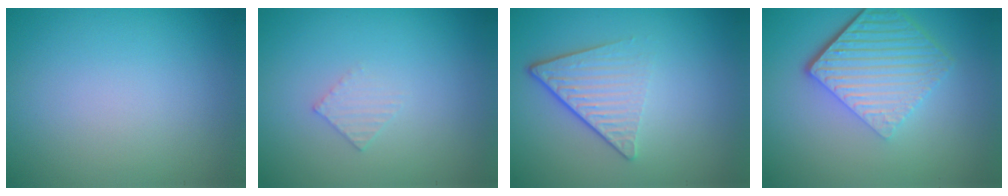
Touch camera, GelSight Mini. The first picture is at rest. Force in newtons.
{"total": 1.1, "press": 1.1, "slide": 0.0}
{"total": 4.6, "press": 2.9, "slide": 3.6}
{"total": 6.5, "press": 4.3, "slide": 4.9}